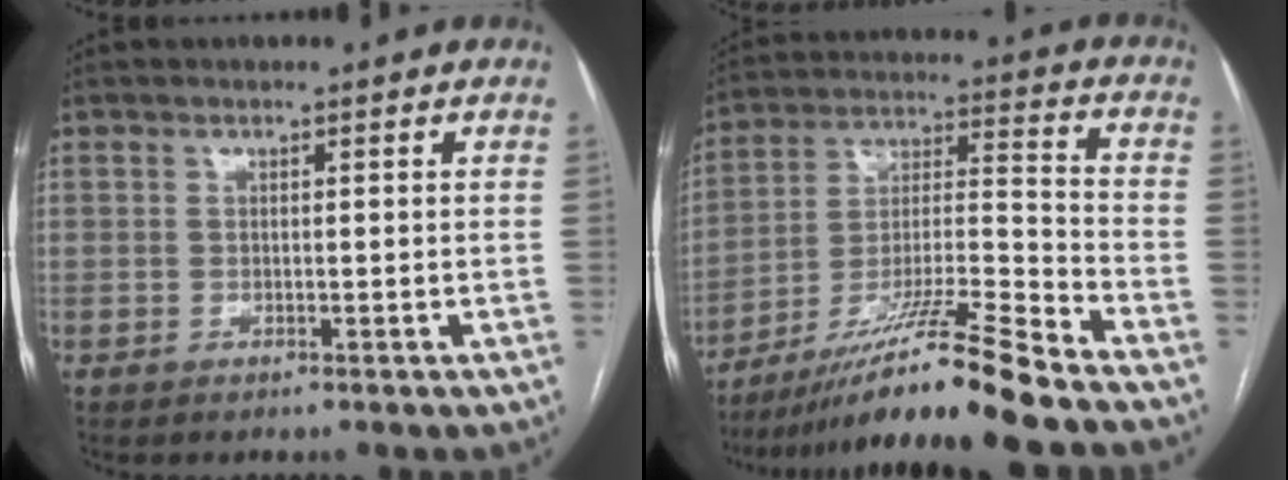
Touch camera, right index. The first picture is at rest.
{"total": 17.3, "force": [-13.8, -1.7, 10.4], "torque": [-0.197, -0.011, -0.245]}